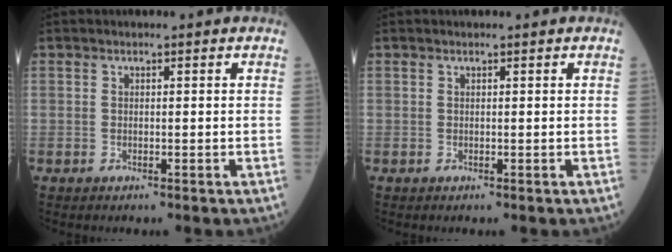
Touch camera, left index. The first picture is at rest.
{"total": 0.0}